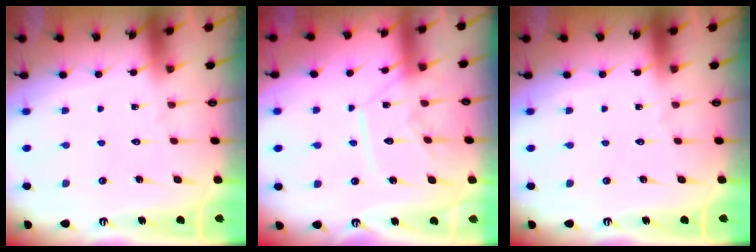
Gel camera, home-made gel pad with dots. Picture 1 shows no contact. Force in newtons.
{"total": 10.4, "press": 10.3, "slide": 0.8}
{"total": 0.0}